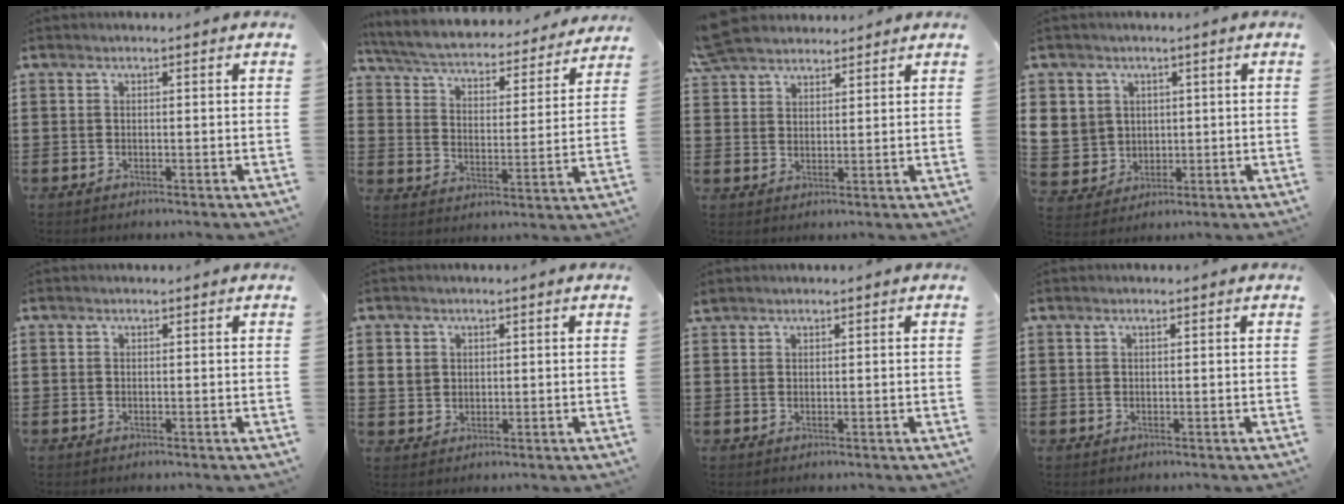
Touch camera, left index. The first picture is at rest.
{"total": 4.1, "force": [3.9, 0.4, 1.4], "torque": [-0.048, -0.032, 0.058]}
{"total": 5.9, "force": [5.4, 1.8, 1.3], "torque": [-0.045, -0.005, 0.106]}
{"total": 5.6, "force": [1.8, 5.3, 0.2], "torque": [-0.043, 0.004, 0.035]}
{"total": 0.0}
{"total": 2.6, "force": [0.9, 2.4, 0.7], "torque": [-0.025, 0.009, 0.015]}
{"total": 0.9, "force": [0.8, 0.3, 0.1], "torque": [-0.005, 0.001, 0.016]}
{"total": 0.6, "force": [0.3, 0.0, 0.5], "torque": [-0.010, -0.001, 0.006]}